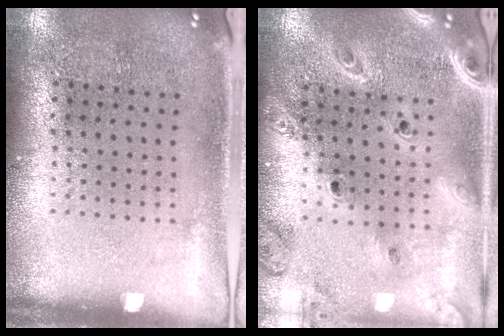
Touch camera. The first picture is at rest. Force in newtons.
{"total": 2.7, "press": 2.3, "slide": 1.4}